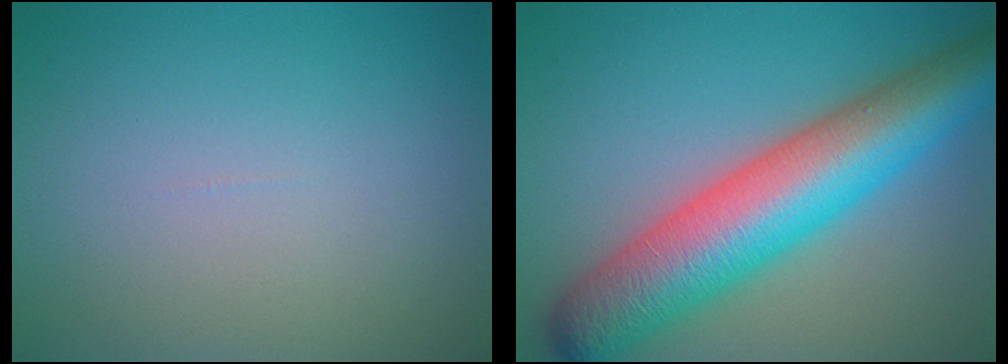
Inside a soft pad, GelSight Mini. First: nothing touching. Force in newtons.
{"total": 11.2, "press": 11.2, "slide": 0.3}